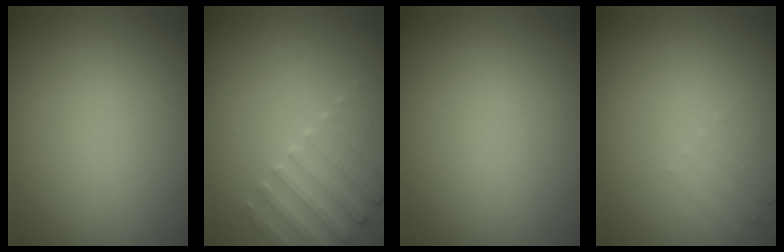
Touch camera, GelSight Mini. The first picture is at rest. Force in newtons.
{"total": 3.0, "press": 2.9, "slide": 0.8}
{"total": 0.0}
{"total": 1.3, "press": 1.3, "slide": 0.4}